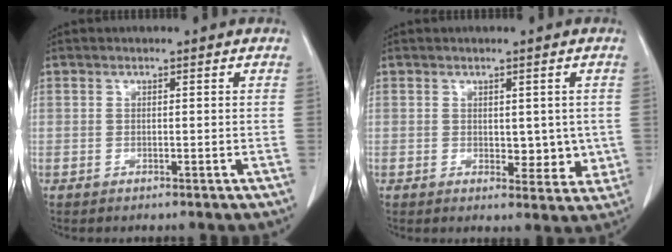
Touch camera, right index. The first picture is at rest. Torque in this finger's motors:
{"motor_torque": [0.00, 0.06, 0.01, 0.02]}